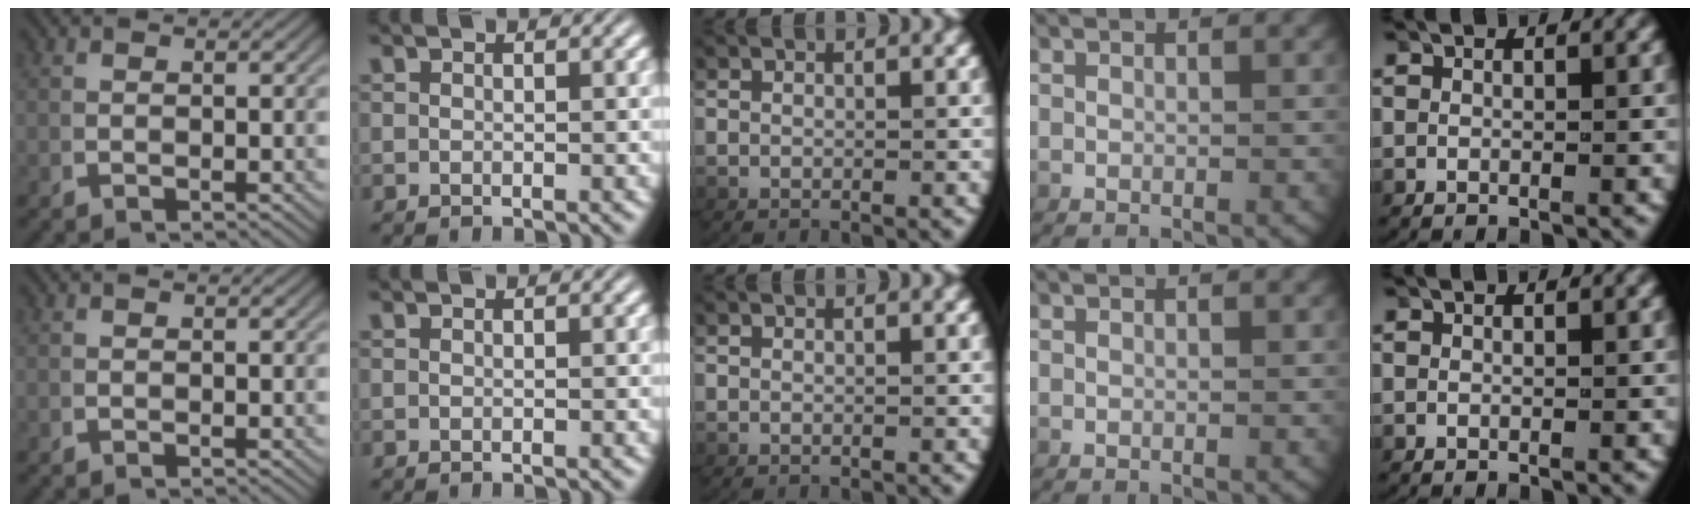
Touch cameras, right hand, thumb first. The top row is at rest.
{}